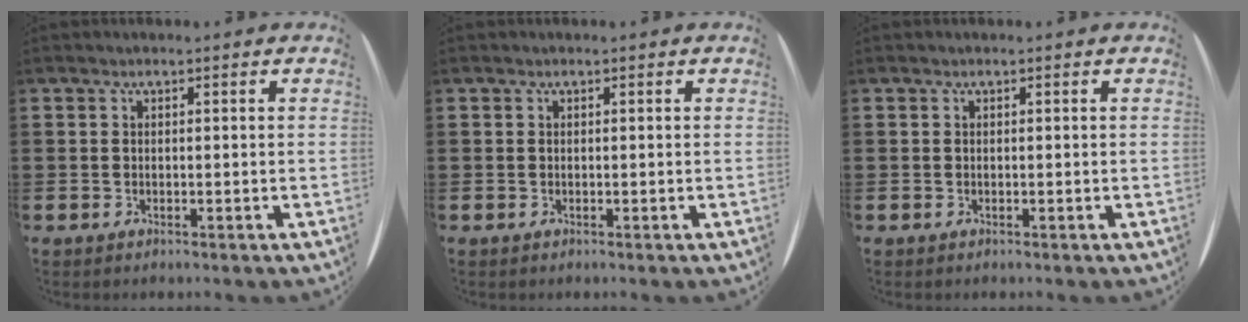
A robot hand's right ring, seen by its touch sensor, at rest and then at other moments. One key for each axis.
{"total": 0.0}
{"total": 0.0}